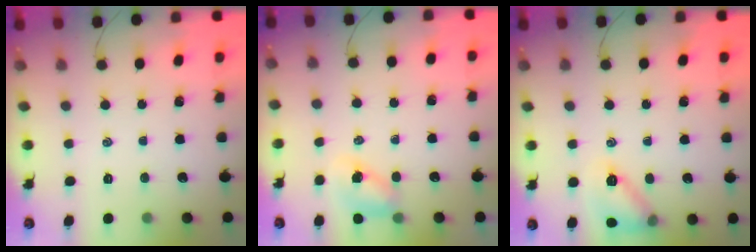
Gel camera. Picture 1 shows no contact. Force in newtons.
{"total": 5.8, "press": 5.8, "slide": 0.4}
{"total": 12.0, "press": 11.9, "slide": 0.6}